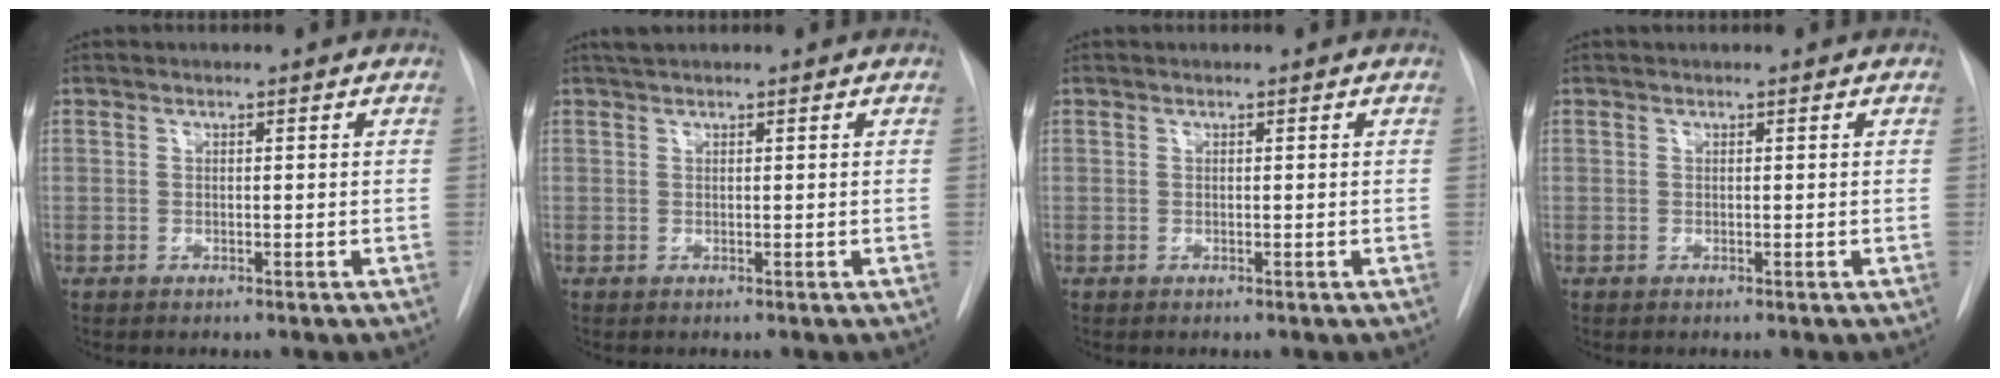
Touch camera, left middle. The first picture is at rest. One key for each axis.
{"total": 1.2, "fx": 1.1, "fy": 0.2, "fz": 0.5, "tx": -0.015, "ty": 0.011, "tz": 0.023}
{"total": 0.0}
{"total": 0.5, "fx": 0.5, "fy": 0.0, "fz": 0.1, "tx": -0.006, "ty": 0.012, "tz": 0.010}